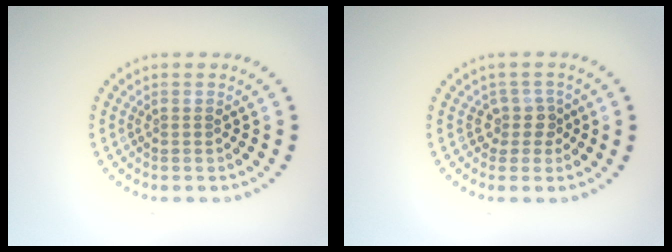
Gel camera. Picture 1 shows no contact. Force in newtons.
{"total": 1.8, "press": 1.3, "slide": 1.3}